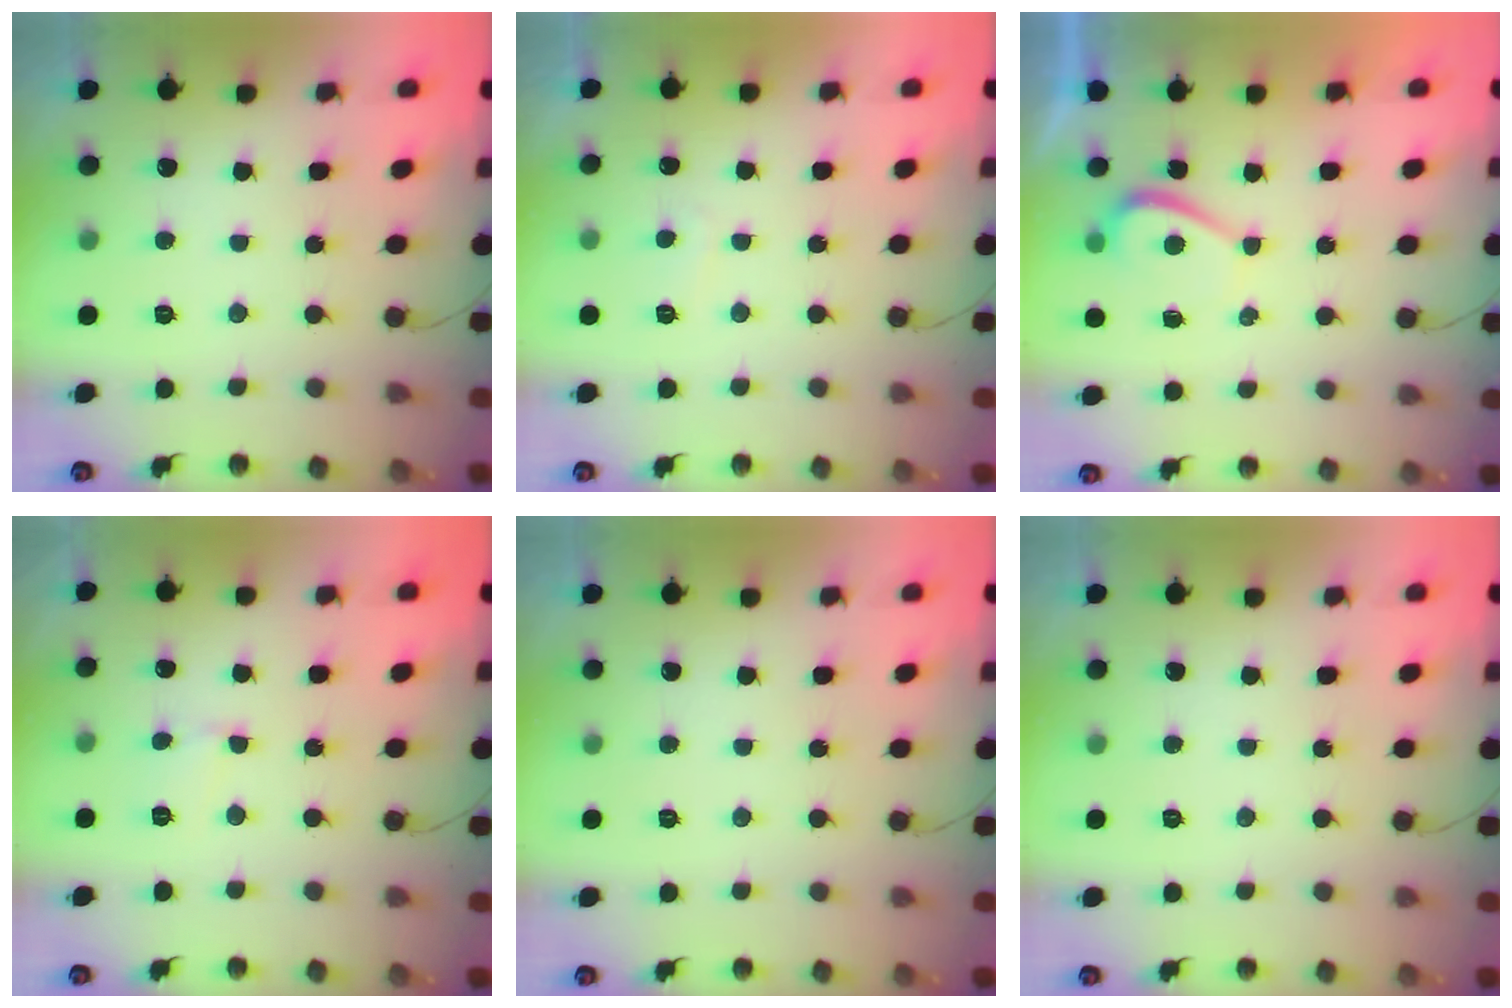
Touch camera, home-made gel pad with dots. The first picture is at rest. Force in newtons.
{"total": 0.8, "press": 0.7, "slide": 0.5}
{"total": 1.1, "press": 1.0, "slide": 0.6}
{"total": 2.6, "press": 2.6, "slide": 0.3}
{"total": 0.0}
{"total": 0.0}